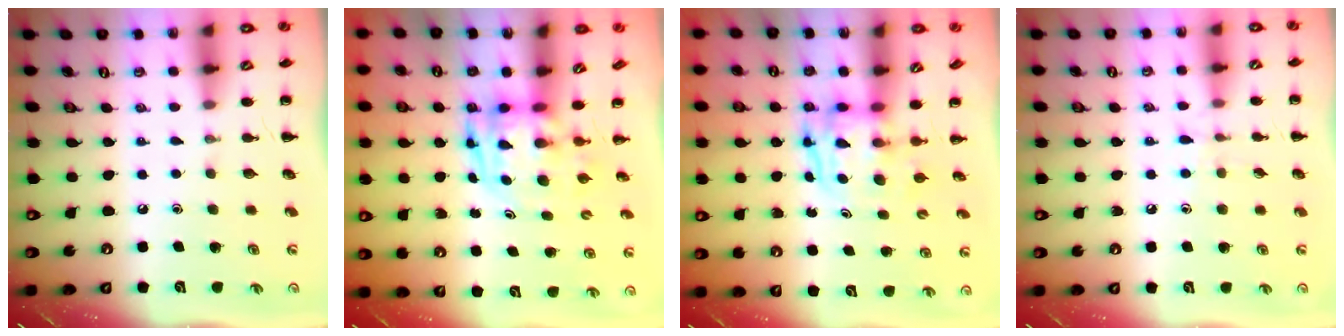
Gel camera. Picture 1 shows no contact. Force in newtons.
{"total": 3.2, "press": 3.1, "slide": 0.7}
{"total": 4.0, "press": 3.9, "slide": 0.4}
{"total": 6.0, "press": 5.6, "slide": 2.3}